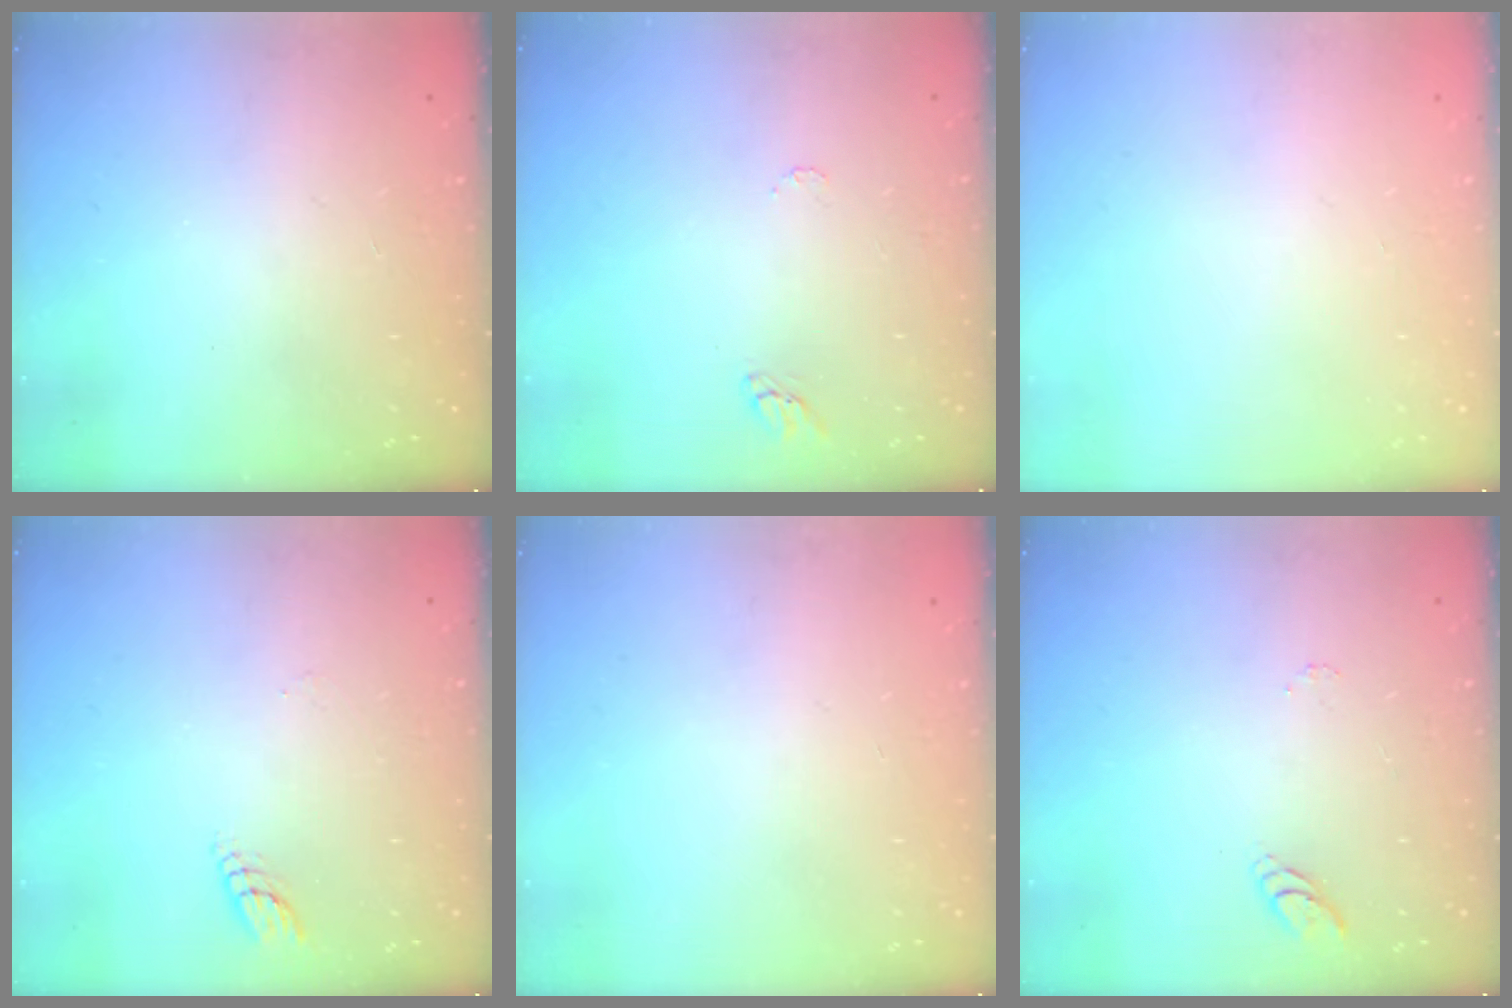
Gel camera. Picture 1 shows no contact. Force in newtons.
{"total": 4.0, "press": 4.0, "slide": 0.3}
{"total": 0.0}
{"total": 4.4, "press": 4.3, "slide": 0.4}
{"total": 0.0}
{"total": 5.8, "press": 5.8, "slide": 0.6}